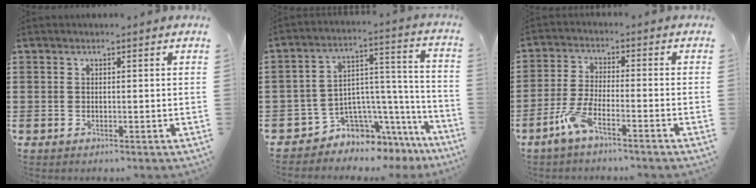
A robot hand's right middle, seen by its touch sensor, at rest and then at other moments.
{"total": 5.5, "force": [-4.7, 2.7, 0.3], "torque": [-0.016, -0.007, -0.090]}
{"total": 5.5, "force": [-3.9, 0.7, 3.8], "torque": [-0.089, -0.008, -0.075]}